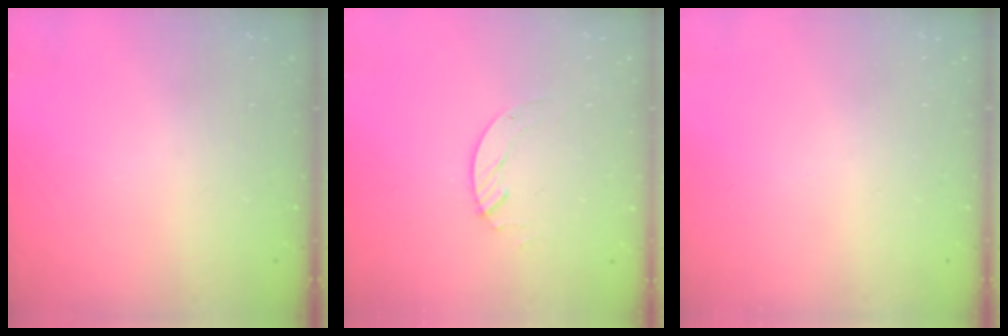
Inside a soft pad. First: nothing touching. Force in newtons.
{"total": 3.1, "press": 3.1, "slide": 0.3}
{"total": 0.0}